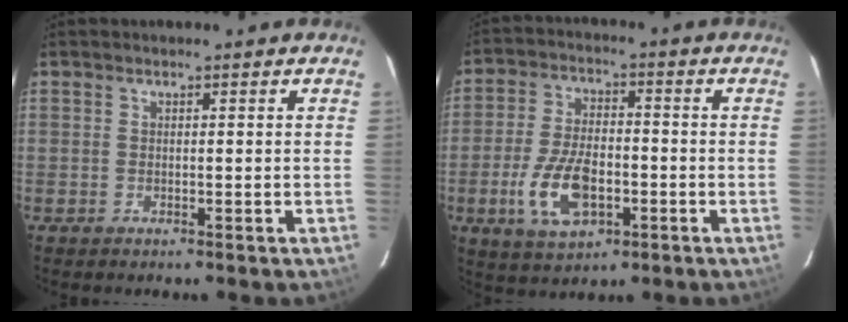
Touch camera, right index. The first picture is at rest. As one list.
[{"total": 10.5, "force": [-3.5, 4.9, 8.6], "torque": [-0.181, 0.001, -0.059]}]